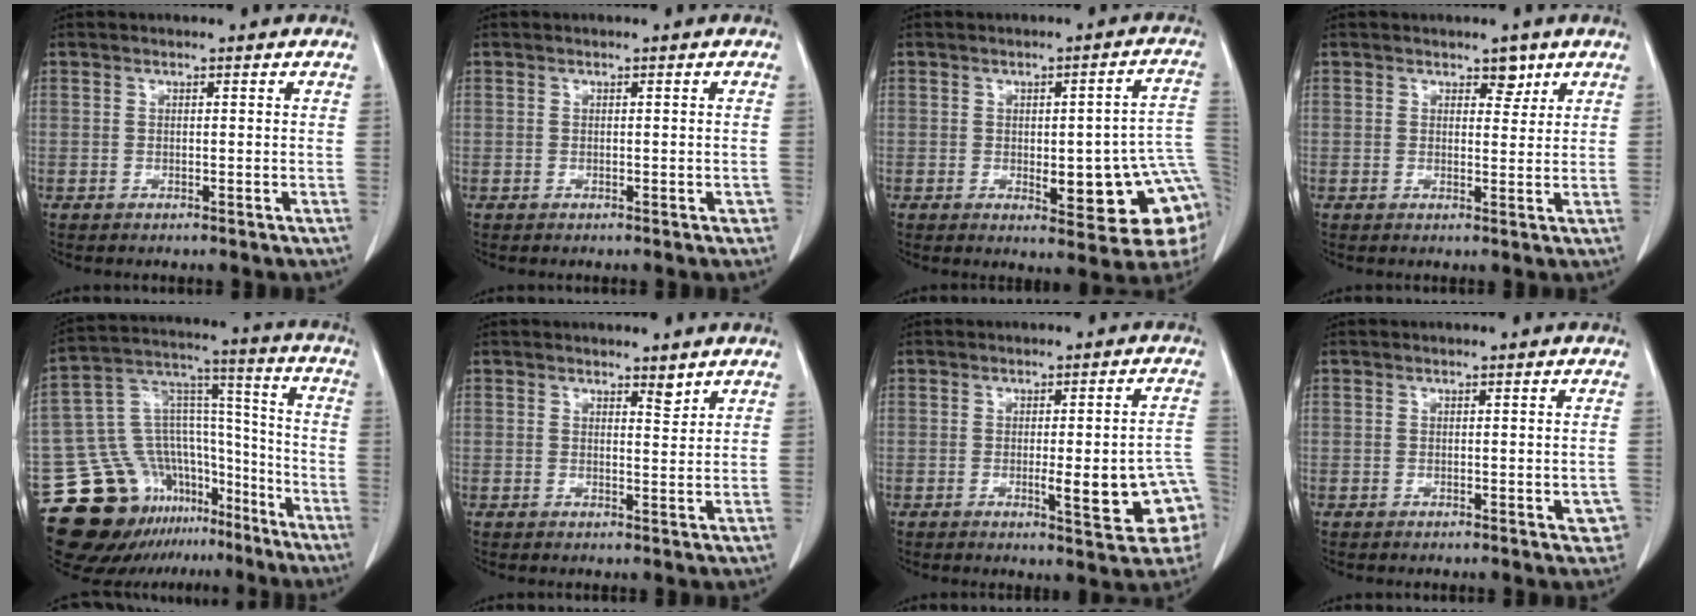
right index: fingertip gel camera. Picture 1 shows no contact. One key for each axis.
{"total": 1.1, "fx": -0.4, "fy": 0.5, "fz": 1.0, "tx": -0.007, "ty": 0.000, "tz": -0.004}
{"total": 15.8, "fx": -2.3, "fy": 3.9, "fz": 15.2, "tx": -0.127, "ty": 0.015, "tz": -0.010}
{"total": 2.4, "fx": 1.6, "fy": 1.4, "fz": 1.1, "tx": -0.009, "ty": -0.003, "tz": 0.023}
{"total": 20.7, "fx": -13.7, "fy": 12.3, "fz": 9.5, "tx": -0.158, "ty": 0.079, "tz": -0.220}
{"total": 1.0, "fx": 0.9, "fy": 0.3, "fz": 0.5, "tx": -0.010, "ty": -0.007, "tz": 0.013}
{"total": 11.4, "fx": -3.2, "fy": 2.1, "fz": 10.7, "tx": -0.095, "ty": 0.015, "tz": -0.035}
{"total": 2.8, "fx": -0.9, "fy": 1.0, "fz": 2.4, "tx": -0.015, "ty": 0.003, "tz": -0.009}